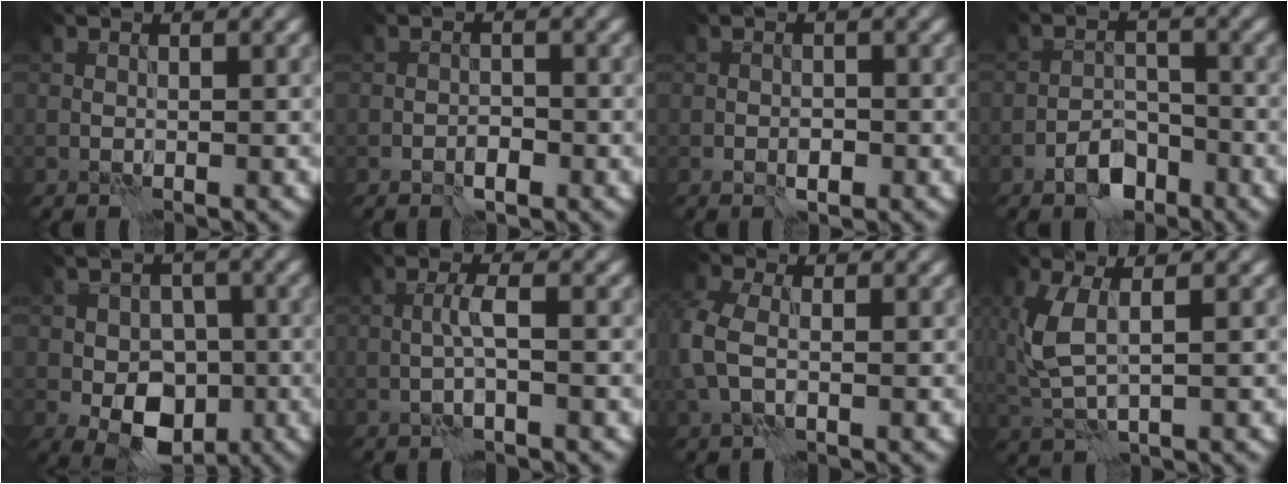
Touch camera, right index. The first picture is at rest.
{"total": 1.8, "force": [-1.0, 1.0, 1.1], "torque": [-0.015, 0.004, -0.017]}
{"total": 1.8, "force": [-0.7, 1.1, 1.2], "torque": [-0.020, -0.002, -0.012]}
{"total": 3.7, "force": [-2.6, 2.0, 1.9], "torque": [-0.025, 0.006, -0.050]}
{"total": 7.2, "force": [-2.2, 5.0, 4.8], "torque": [-0.064, -0.005, -0.038]}
{"total": 1.8, "force": [-0.3, 0.2, 1.8], "torque": [-0.036, 0.008, -0.010]}
{"total": 4.5, "force": [-0.2, 2.9, 3.4], "torque": [-0.092, 0.004, -0.014]}
{"total": 4.2, "force": [0.5, 1.6, 3.8], "torque": [-0.101, -0.003, 0.011]}